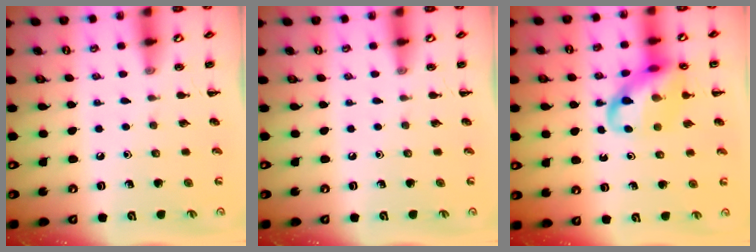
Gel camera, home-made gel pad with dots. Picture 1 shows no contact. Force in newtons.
{"total": 0.0}
{"total": 13.8, "press": 13.6, "slide": 2.7}